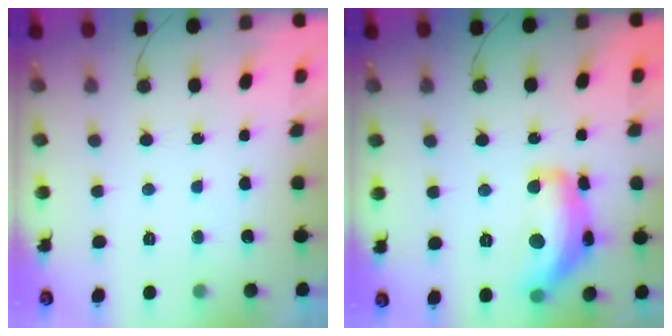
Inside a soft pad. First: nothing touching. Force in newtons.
{"total": 15.9, "press": 15.9, "slide": 0.8}